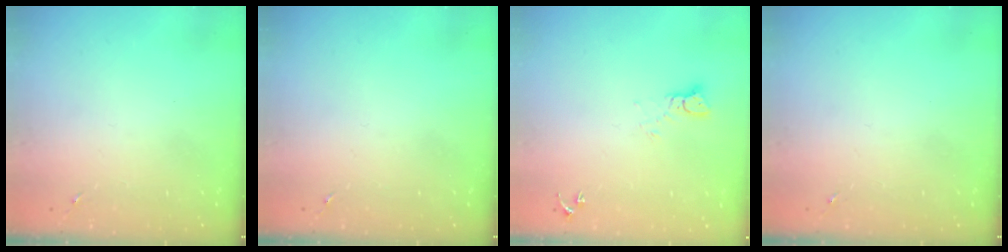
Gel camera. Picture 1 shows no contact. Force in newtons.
{"total": 0.0}
{"total": 3.7, "press": 3.7, "slide": 0.3}
{"total": 0.0}